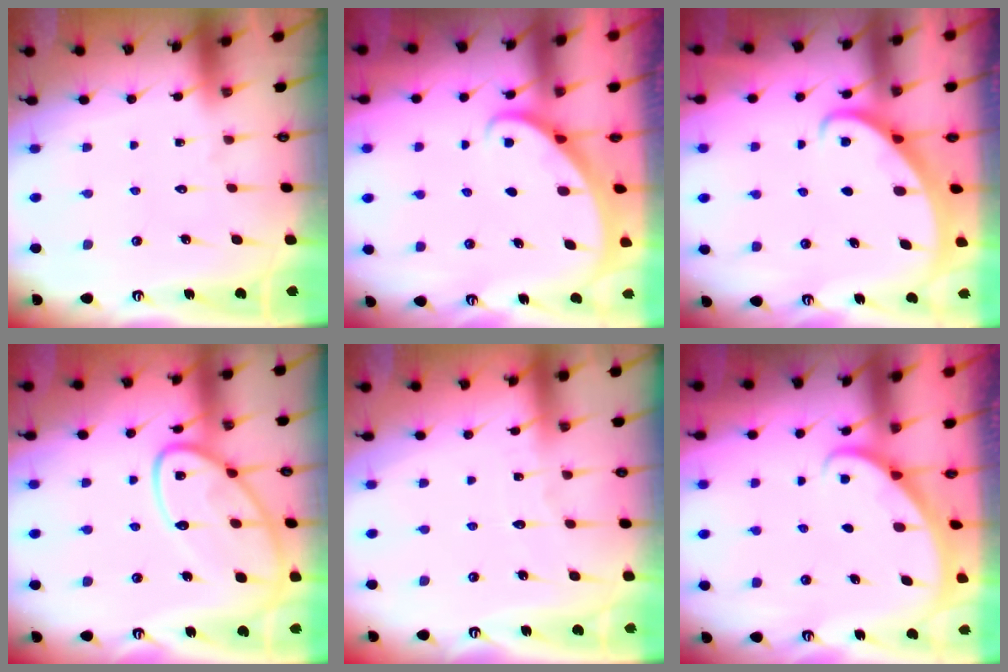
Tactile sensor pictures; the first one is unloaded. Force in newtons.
{"total": 1.8, "press": 1.8, "slide": 0.0}
{"total": 2.2, "press": 2.2, "slide": 0.3}
{"total": 16.1, "press": 16.1, "slide": 1.5}
{"total": 2.5, "press": 2.5, "slide": 0.3}
{"total": 2.1, "press": 2.1, "slide": 0.1}